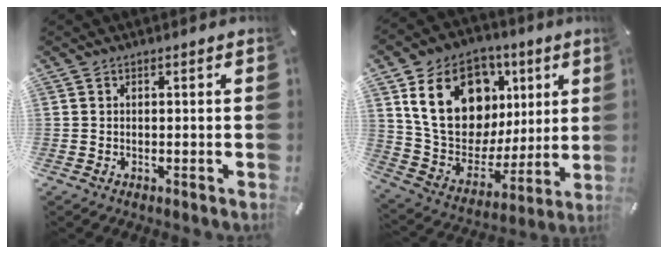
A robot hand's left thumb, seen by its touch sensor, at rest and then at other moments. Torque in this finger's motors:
{"motor_torque": [2.50, 2.51, 1.48, -1.29, 0.65]}